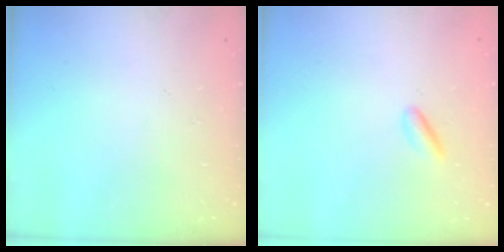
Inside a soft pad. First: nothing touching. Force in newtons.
{"total": 2.0, "press": 2.0, "slide": 0.3}